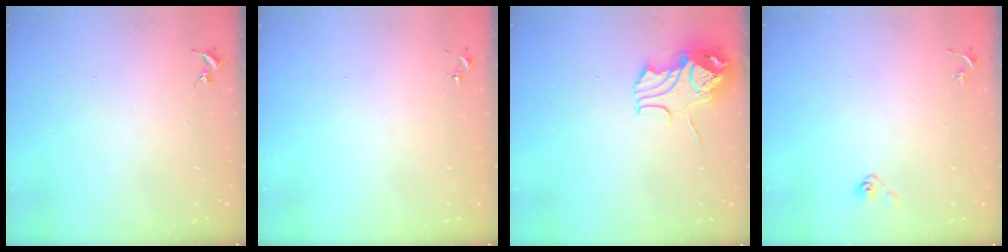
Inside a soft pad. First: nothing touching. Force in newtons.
{"total": 0.0}
{"total": 9.7, "press": 9.6, "slide": 1.5}
{"total": 3.8, "press": 3.2, "slide": 2.0}